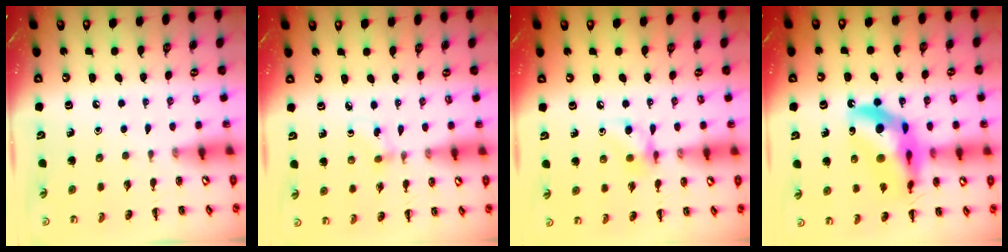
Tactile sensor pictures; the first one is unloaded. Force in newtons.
{"total": 2.3, "press": 2.0, "slide": 1.1}
{"total": 7.5, "press": 7.4, "slide": 0.5}
{"total": 19.1, "press": 18.5, "slide": 4.4}